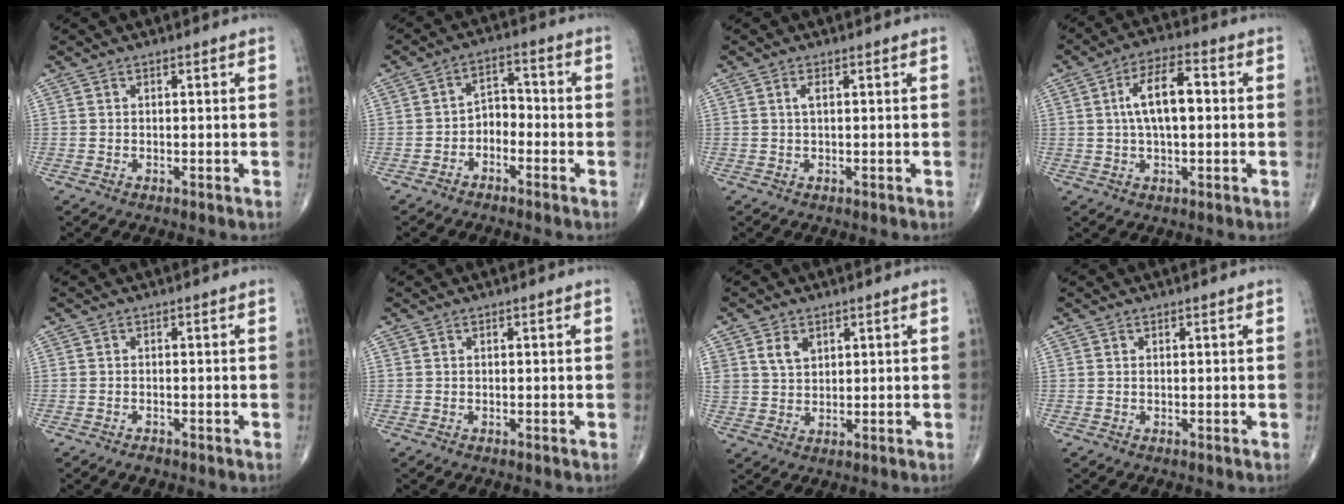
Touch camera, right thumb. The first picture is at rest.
{"total": 4.5, "force": [-2.2, 3.1, 2.5], "torque": [-0.022, 0.035, -0.050]}
{"total": 1.3, "force": [0.3, 0.3, 1.2], "torque": [-0.029, 0.004, 0.007]}
{"total": 9.9, "force": [1.0, 4.4, 8.8], "torque": [-0.152, 0.018, 0.012]}
{"total": 1.0, "force": [-0.9, 0.4, 0.4], "torque": [-0.006, 0.005, -0.014]}
{"total": 0.0}
{"total": 4.7, "force": [2.2, 3.3, 2.5], "torque": [-0.032, -0.014, 0.046]}
{"total": 0.0}